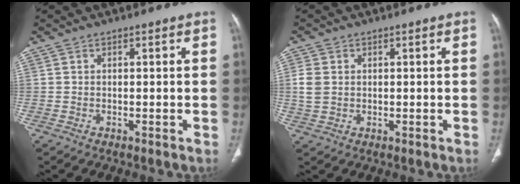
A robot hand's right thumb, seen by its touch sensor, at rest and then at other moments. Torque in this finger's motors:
{"motor_torque": [0.13, -0.14, 0.05, 0.18, 0.02]}